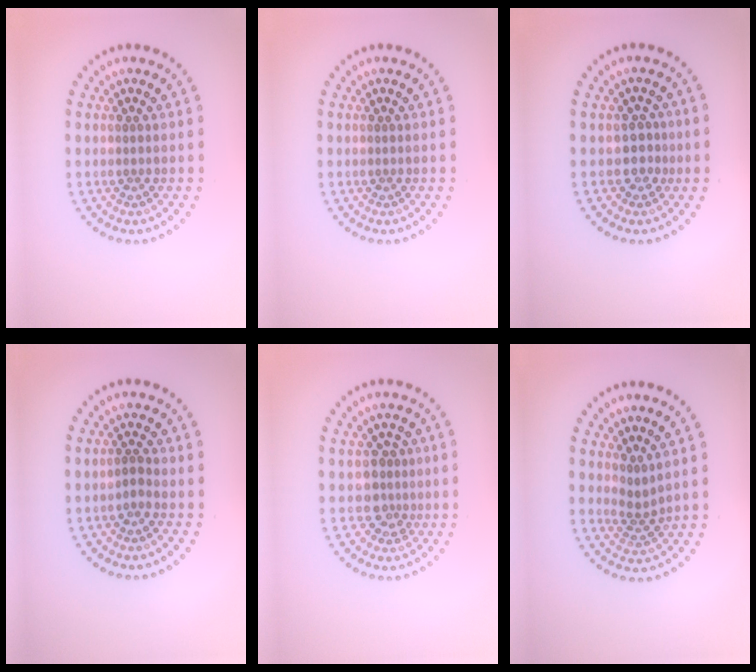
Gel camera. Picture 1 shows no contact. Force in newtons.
{"total": 0.0}
{"total": 1.7, "press": 1.3, "slide": 1.1}
{"total": 0.8, "press": 0.7, "slide": 0.4}
{"total": 2.3, "press": 1.8, "slide": 1.5}
{"total": 1.9, "press": 1.2, "slide": 1.5}